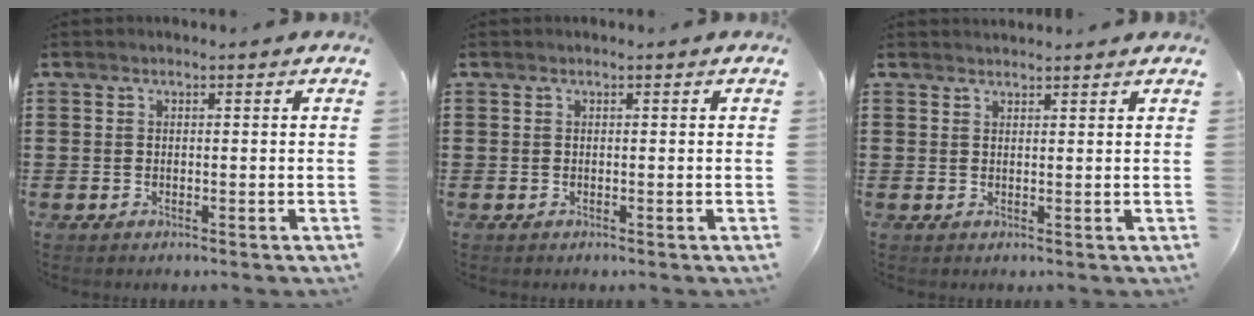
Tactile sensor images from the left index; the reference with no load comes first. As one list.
[{"total": 0.0}, {"total": 1.1, "force": [1.1, -0.1, 0.0], "torque": [-0.003, -0.002, 0.024]}]